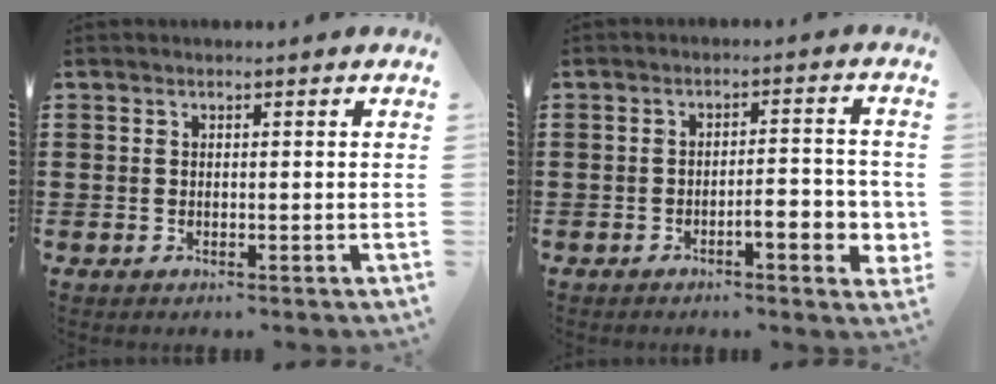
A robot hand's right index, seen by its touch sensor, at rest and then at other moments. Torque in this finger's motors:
{"motor_torque": [0.22, -0.04, 0.35, 0.08]}